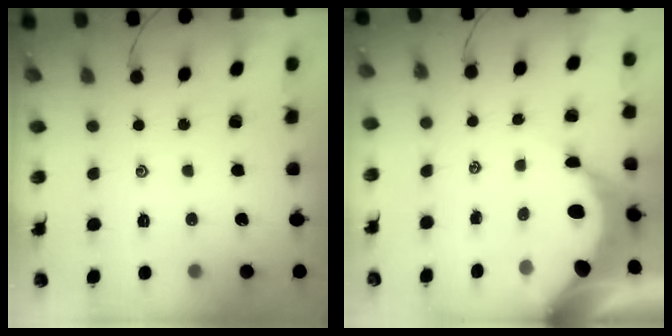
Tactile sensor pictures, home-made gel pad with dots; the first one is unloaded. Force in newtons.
{"total": 9.6, "press": 9.5, "slide": 0.8}